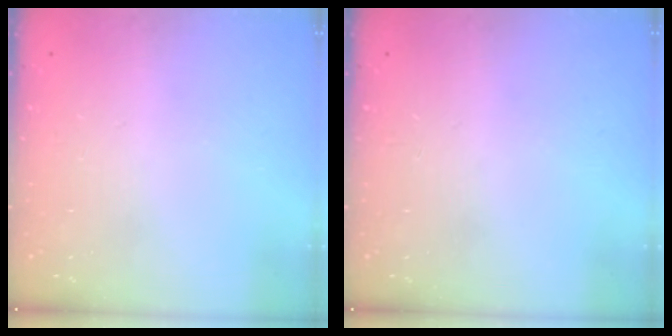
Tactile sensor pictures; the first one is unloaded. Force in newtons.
{"total": 0.0}